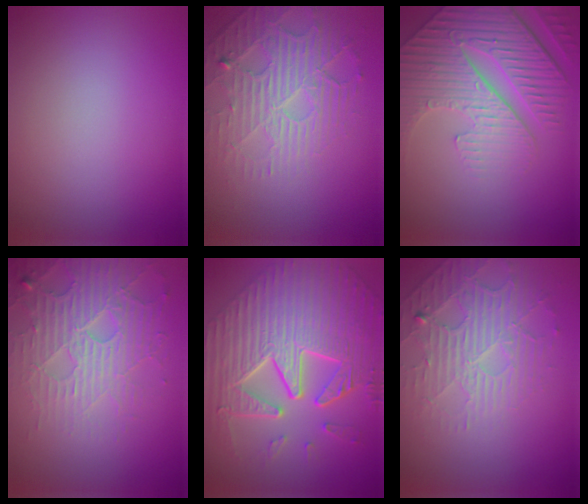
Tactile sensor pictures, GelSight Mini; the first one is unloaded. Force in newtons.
{"total": 4.2, "press": 3.8, "slide": 1.6}
{"total": 7.2, "press": 5.8, "slide": 4.3}
{"total": 4.6, "press": 4.4, "slide": 1.4}
{"total": 10.7, "press": 7.3, "slide": 7.8}
{"total": 4.7, "press": 3.6, "slide": 3.0}